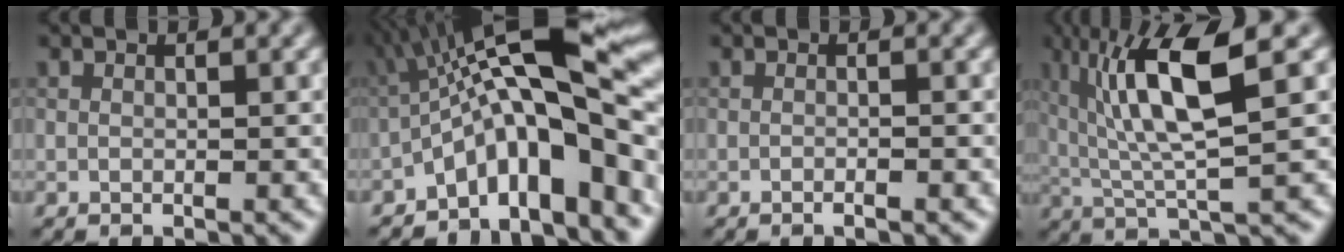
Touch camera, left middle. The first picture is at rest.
{"total": 12.3, "force": [-2.5, 2.9, 11.8], "torque": [-0.173, 0.037, -0.035]}
{"total": 1.1, "force": [-0.8, 0.1, 0.8], "torque": [-0.007, -0.003, -0.012]}
{"total": 7.6, "force": [2.3, 1.4, 7.1], "torque": [-0.137, 0.005, 0.053]}